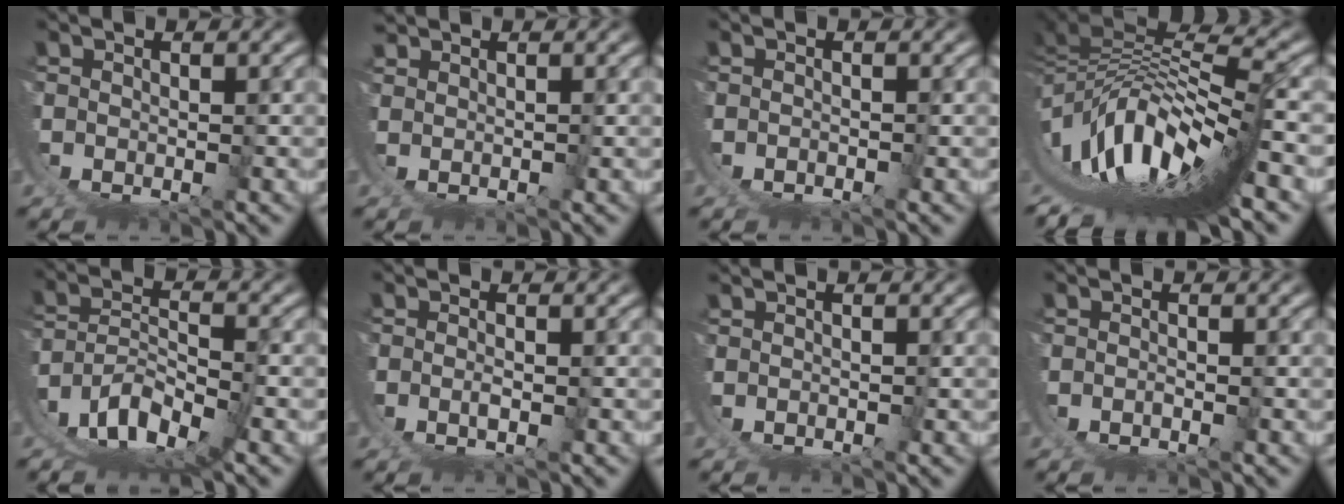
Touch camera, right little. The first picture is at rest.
{"total": 1.1, "force": [0.4, -0.6, -0.9], "torque": [0.021, 0.004, 0.007]}
{"total": 1.0, "force": [-0.5, 0.7, 0.5], "torque": [-0.012, -0.002, -0.007]}
{"total": 16.5, "force": [-1.1, 9.4, 13.6], "torque": [-0.240, -0.021, 0.000]}
{"total": 10.7, "force": [-0.8, 8.8, 6.2], "torque": [-0.162, -0.043, -0.006]}
{"total": 1.5, "force": [0.8, -0.4, 1.2], "torque": [-0.018, 0.001, 0.016]}
{"total": 0.0}
{"total": 1.0, "force": [-0.3, 0.7, 0.6], "torque": [-0.013, -0.001, -0.005]}